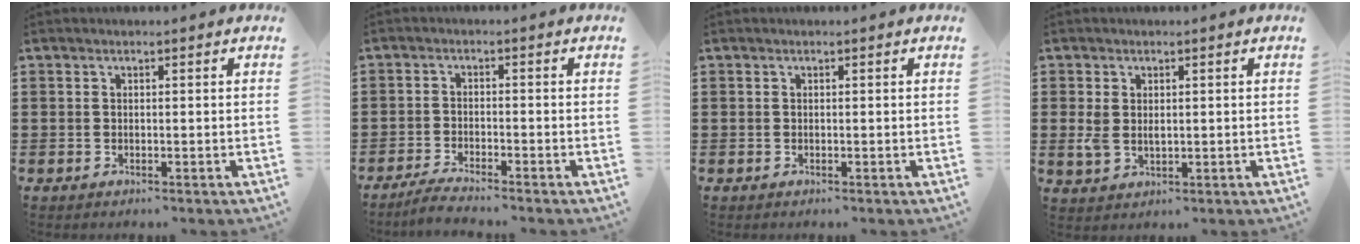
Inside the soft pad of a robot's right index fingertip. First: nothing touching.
{"total": 2.7, "force": [-2.6, -0.1, 0.7], "torque": [-0.012, 0.005, -0.052]}
{"total": 0.0}
{"total": 2.4, "force": [0.3, 1.6, 1.8], "torque": [-0.038, 0.005, 0.005]}